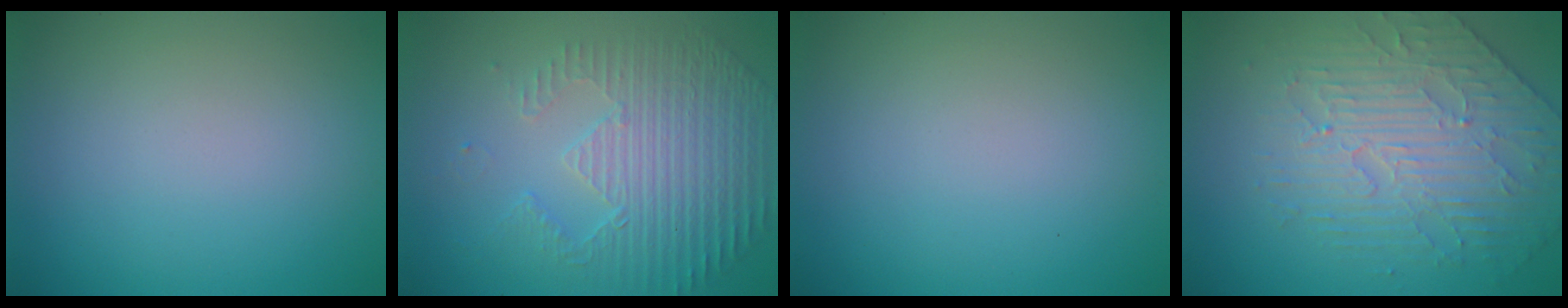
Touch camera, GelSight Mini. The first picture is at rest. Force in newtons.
{"total": 5.0, "press": 3.5, "slide": 3.5}
{"total": 0.0}
{"total": 4.1, "press": 4.1, "slide": 0.1}